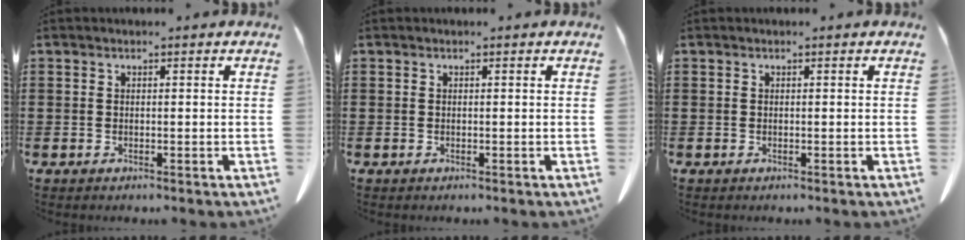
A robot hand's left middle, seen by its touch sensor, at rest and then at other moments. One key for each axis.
{"total": 0.0}
{"total": 0.0}